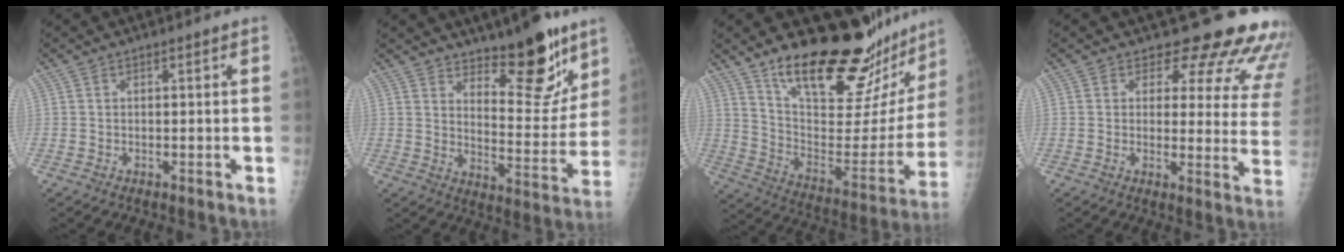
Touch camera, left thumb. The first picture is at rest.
{"total": 14.2, "force": [10.0, 5.3, 8.7], "torque": [-0.071, -0.080, 0.157]}
{"total": 26.6, "force": [21.8, 7.3, 13.4], "torque": [-0.162, -0.139, 0.326]}
{"total": 15.7, "force": [14.3, 5.3, 3.8], "torque": [0.009, -0.117, 0.138]}